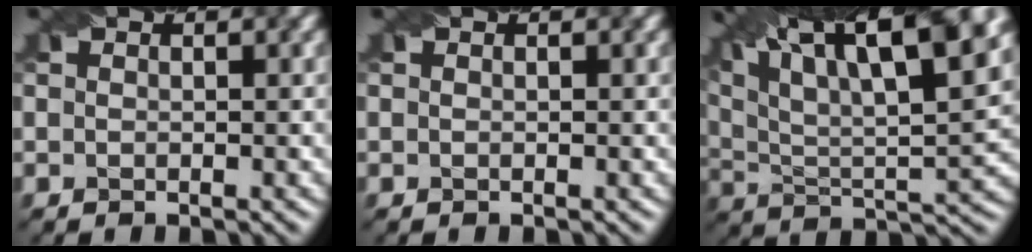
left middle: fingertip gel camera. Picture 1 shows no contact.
{"total": 0.0}
{"total": 17.5, "force": [10.1, 5.8, 13.2], "torque": [-0.238, 0.036, 0.164]}